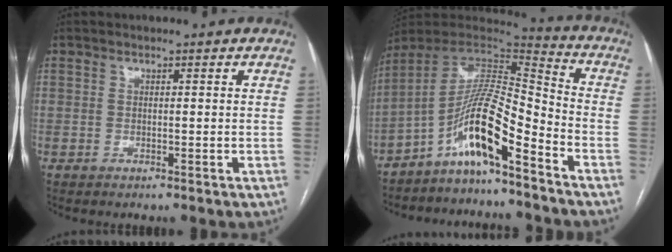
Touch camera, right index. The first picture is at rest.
{"total": 12.8, "force": [-7.4, 1.7, 10.3], "torque": [-0.193, 0.021, -0.135]}